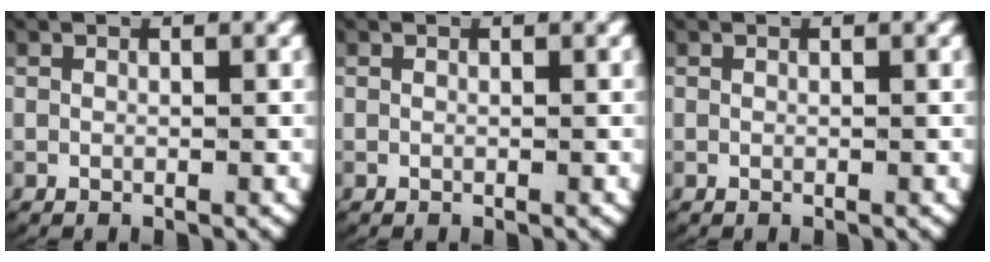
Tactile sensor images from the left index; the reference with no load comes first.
{"total": 0.0}
{"total": 0.0}